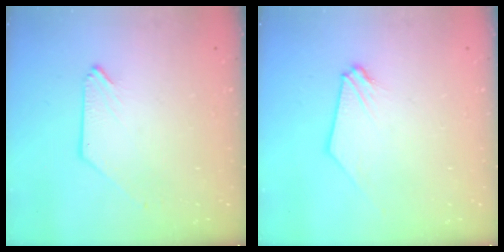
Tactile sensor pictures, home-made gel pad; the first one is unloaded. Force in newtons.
{"total": 0.0}